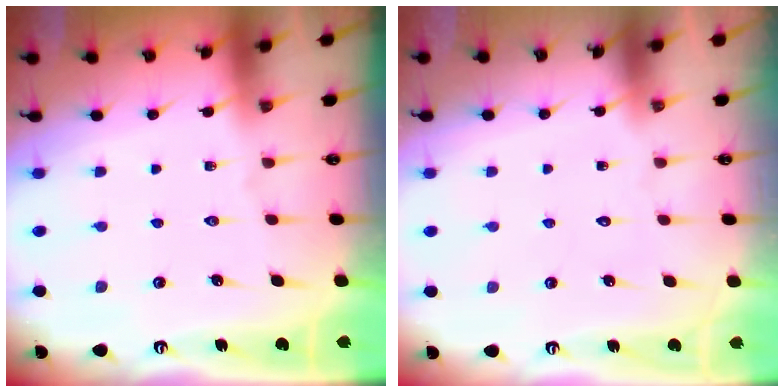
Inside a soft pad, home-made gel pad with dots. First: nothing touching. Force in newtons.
{"total": 1.5, "press": 1.5, "slide": 0.0}